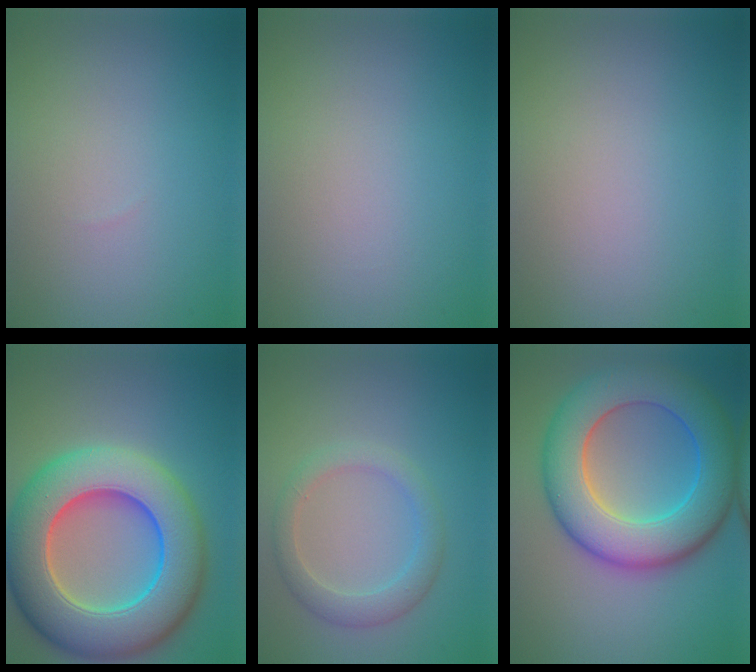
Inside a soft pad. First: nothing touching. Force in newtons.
{"total": 0.0}
{"total": 0.0}
{"total": 13.2, "press": 13.0, "slide": 2.1}
{"total": 2.9, "press": 2.9, "slide": 0.1}
{"total": 10.6, "press": 10.5, "slide": 0.7}